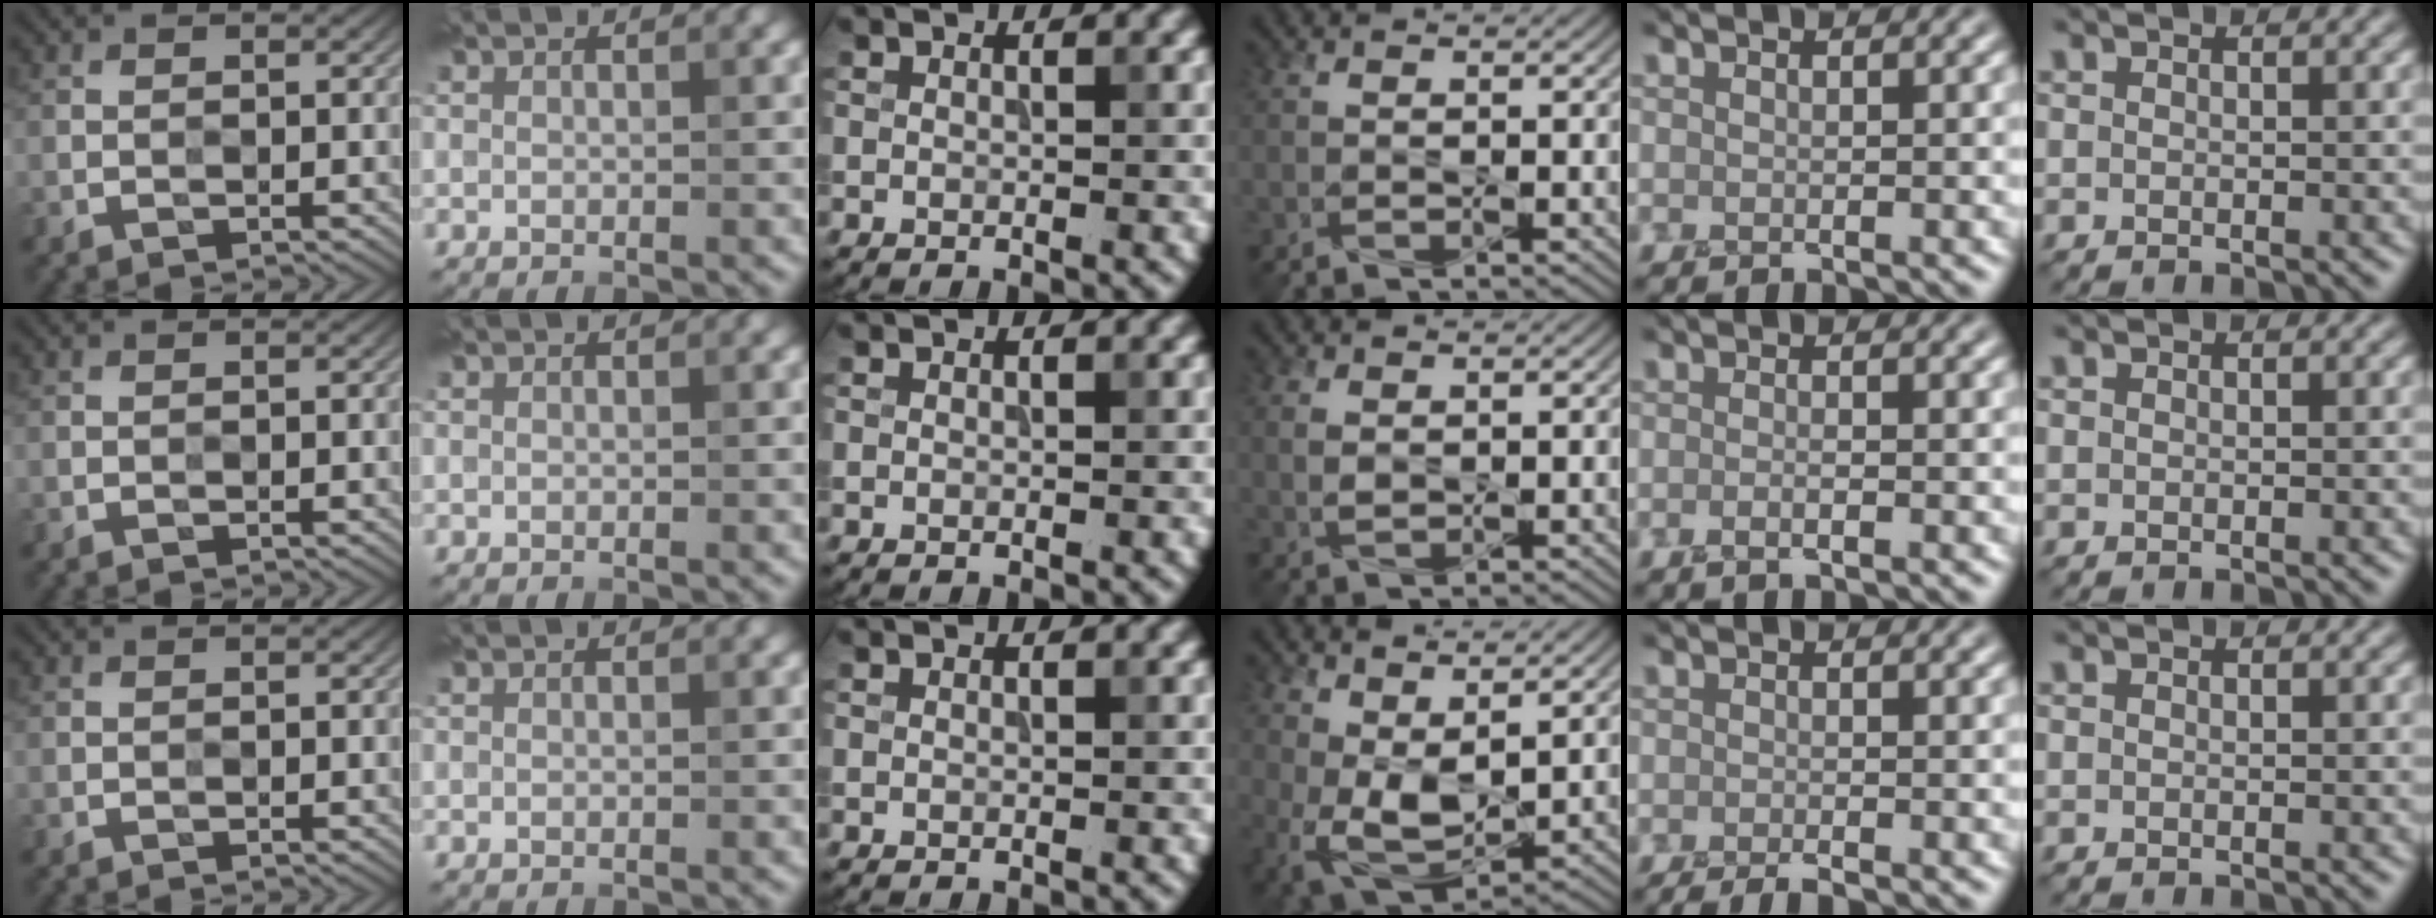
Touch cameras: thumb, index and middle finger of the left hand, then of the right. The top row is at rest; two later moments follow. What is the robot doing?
{"motion": "squeeze", "object": "foam earplug"}